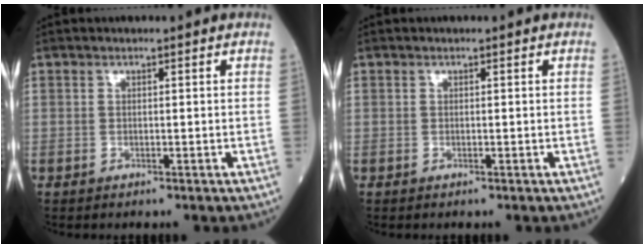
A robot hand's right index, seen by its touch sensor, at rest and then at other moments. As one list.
[{"total": 0.0}]